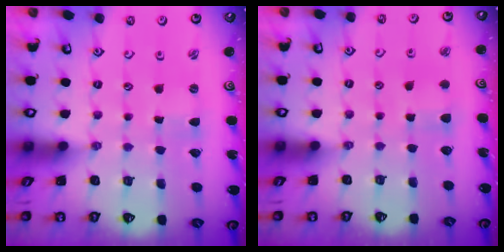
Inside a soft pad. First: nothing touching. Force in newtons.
{"total": 4.9, "press": 4.8, "slide": 0.7}